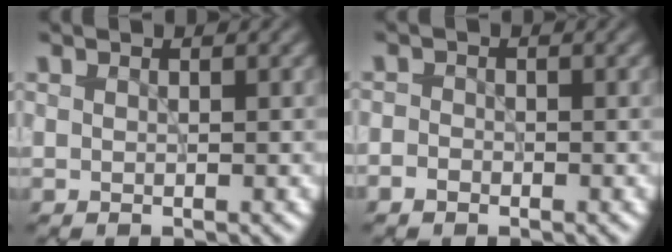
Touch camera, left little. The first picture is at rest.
{"total": 1.2, "force": [-0.7, 0.8, 0.4], "torque": [-0.005, 0.001, -0.016]}